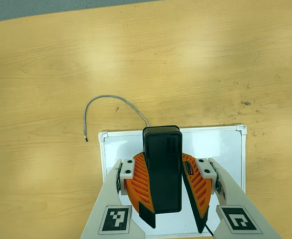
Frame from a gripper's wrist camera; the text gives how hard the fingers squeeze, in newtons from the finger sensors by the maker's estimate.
{"total": 10.4, "left": 10.7, "right": 10.1}